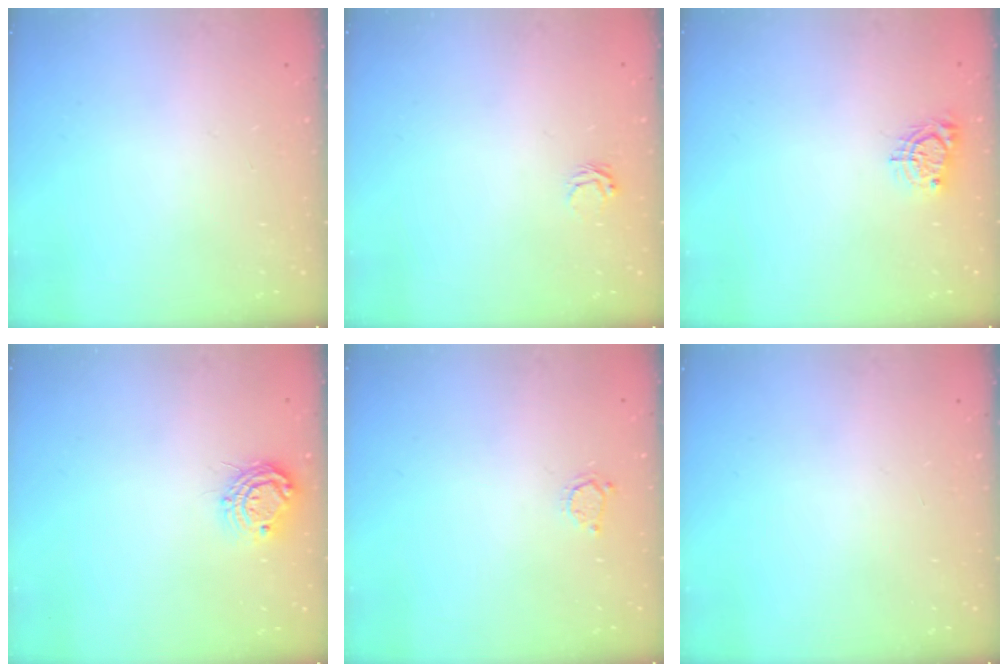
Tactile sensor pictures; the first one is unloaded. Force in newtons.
{"total": 4.3, "press": 4.3, "slide": 0.3}
{"total": 5.8, "press": 5.8, "slide": 0.3}
{"total": 8.6, "press": 8.6, "slide": 0.6}
{"total": 3.4, "press": 3.4, "slide": 0.5}
{"total": 0.0}